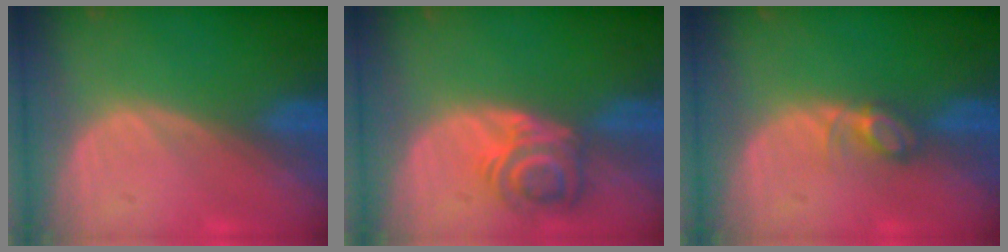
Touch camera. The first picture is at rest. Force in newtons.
{"total": 5.6, "press": 5.3, "slide": 1.8}
{"total": 2.8, "press": 2.8, "slide": 0.4}